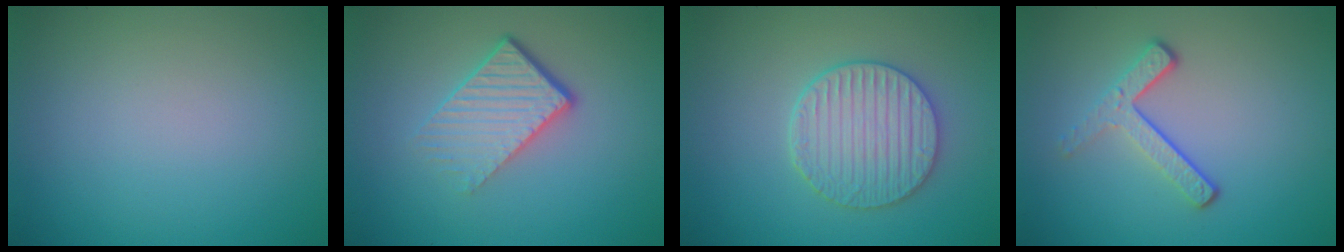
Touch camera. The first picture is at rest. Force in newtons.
{"total": 4.7, "press": 2.9, "slide": 3.8}
{"total": 4.6, "press": 4.0, "slide": 2.2}
{"total": 3.2, "press": 2.2, "slide": 2.3}